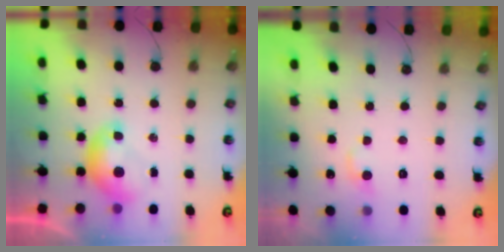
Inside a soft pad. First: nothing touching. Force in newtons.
{"total": 1.6, "press": 1.4, "slide": 0.7}